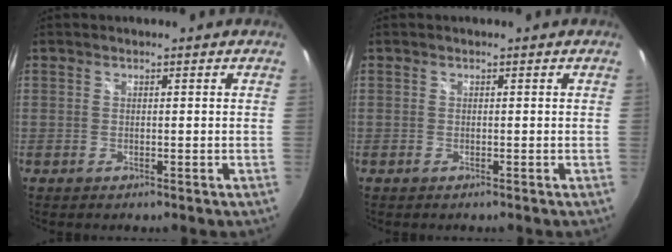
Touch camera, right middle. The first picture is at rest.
{"total": 0.0}